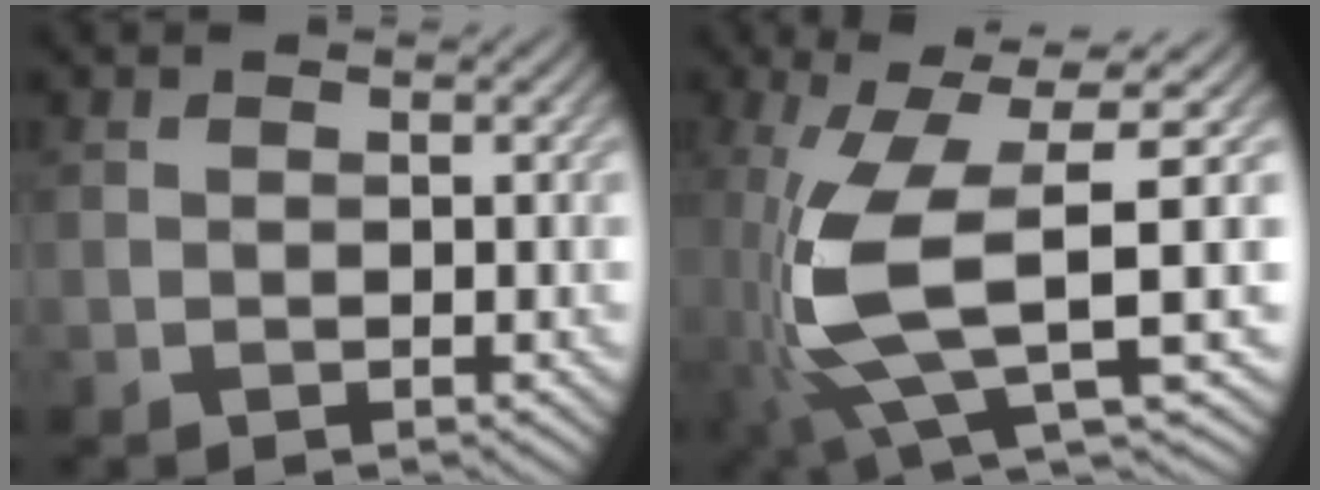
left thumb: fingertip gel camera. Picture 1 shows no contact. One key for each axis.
{"total": 10.9, "fx": -1.3, "fy": 2.7, "fz": 10.5, "tx": -0.224, "ty": -0.003, "tz": -0.026}